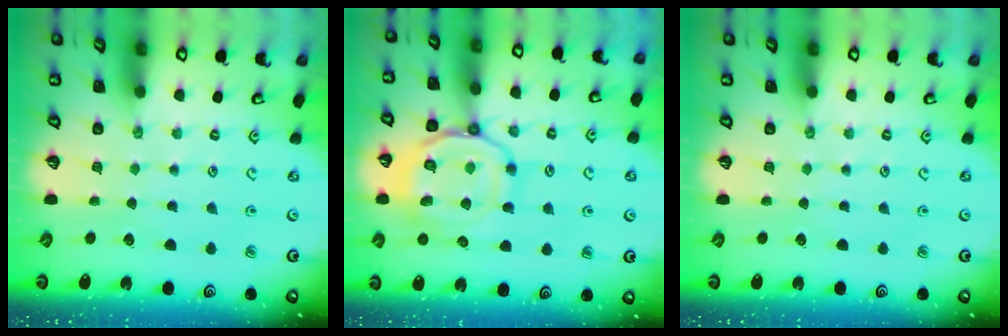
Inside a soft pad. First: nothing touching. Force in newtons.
{"total": 16.5, "press": 16.5, "slide": 1.7}
{"total": 0.0}